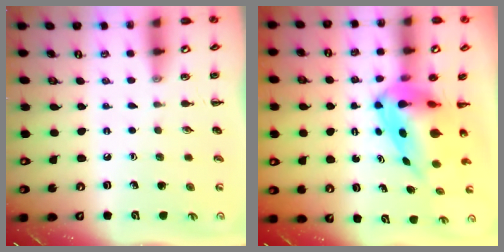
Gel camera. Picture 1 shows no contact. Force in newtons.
{"total": 8.8, "press": 8.3, "slide": 2.8}